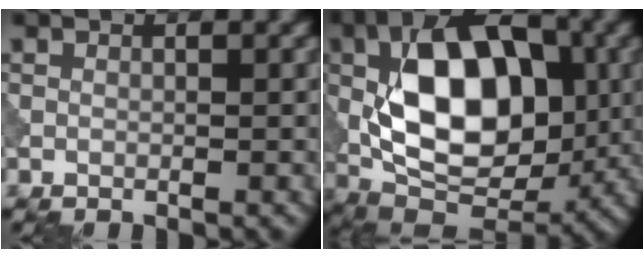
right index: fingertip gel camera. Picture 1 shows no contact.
{"total": 13.2, "force": [0.8, 7.5, 10.8], "torque": [-0.175, 0.016, 0.002]}